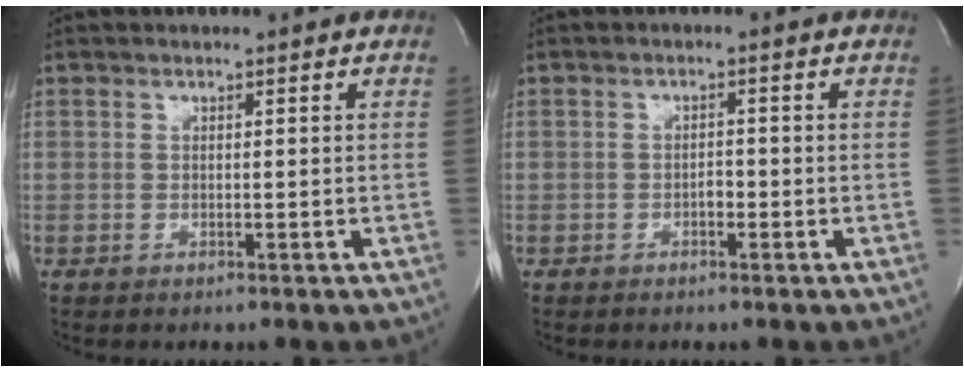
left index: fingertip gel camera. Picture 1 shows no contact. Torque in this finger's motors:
{"motor_torque": [0.08, 0.00, 0.00, 0.00]}